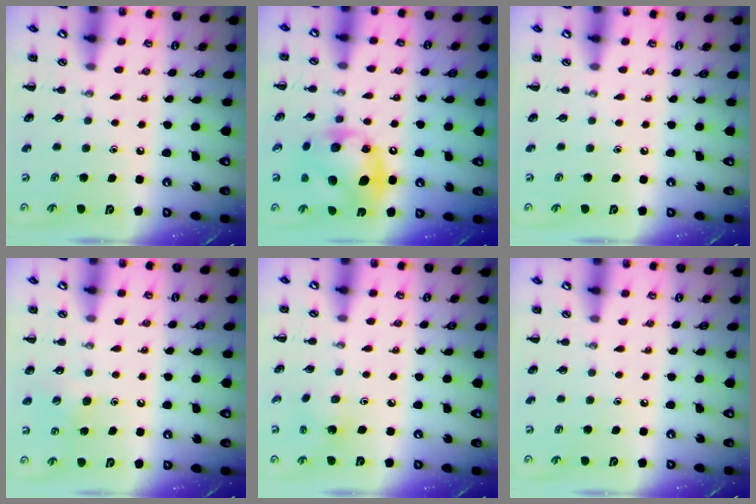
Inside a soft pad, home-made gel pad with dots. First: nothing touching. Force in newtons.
{"total": 16.5, "press": 16.5, "slide": 0.9}
{"total": 0.0}
{"total": 4.4, "press": 4.2, "slide": 1.4}
{"total": 2.0, "press": 1.9, "slide": 0.8}
{"total": 0.0}